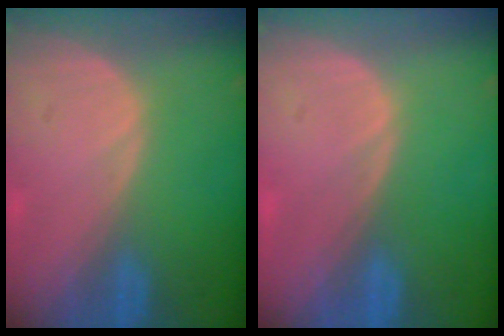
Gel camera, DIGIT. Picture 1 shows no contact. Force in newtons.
{"total": 0.0}